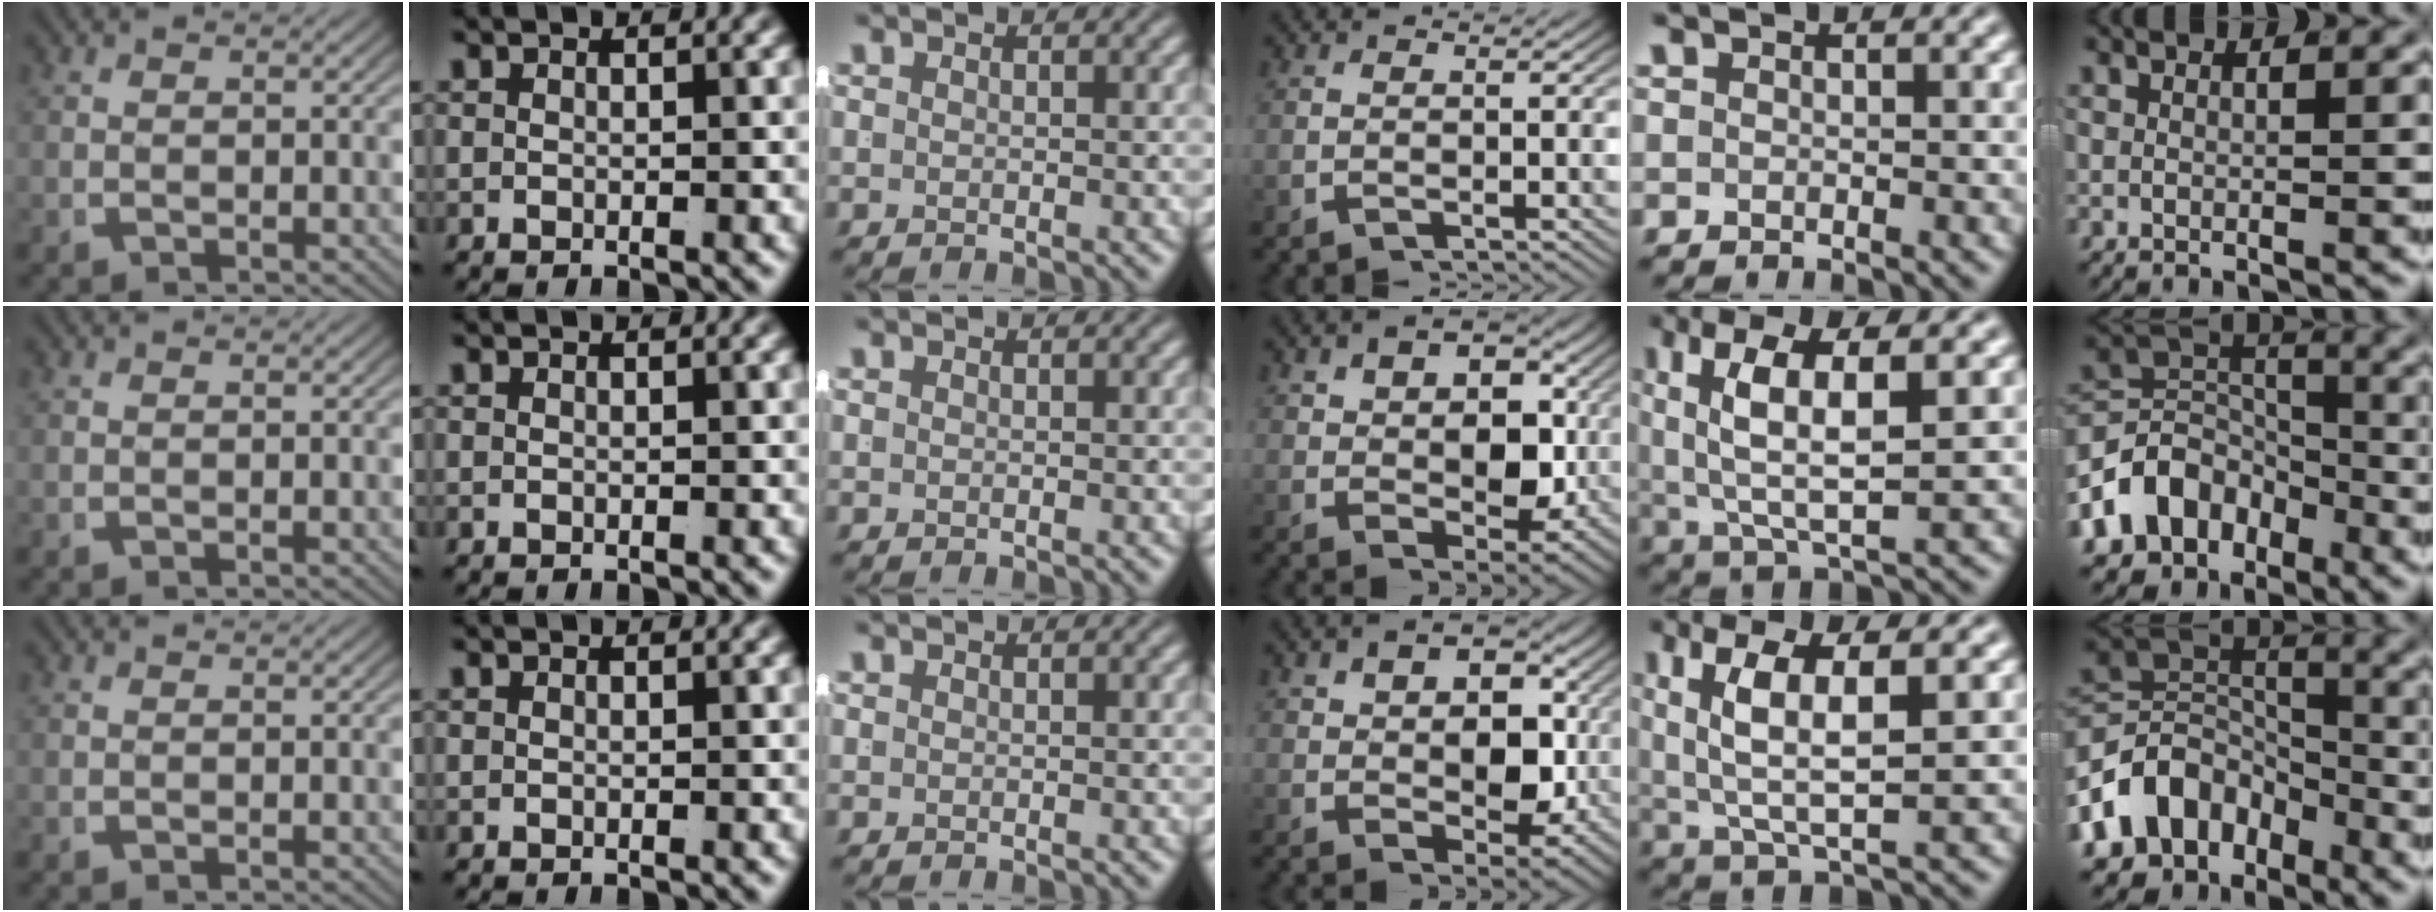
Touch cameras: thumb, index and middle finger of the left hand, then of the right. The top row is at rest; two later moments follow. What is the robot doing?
{"motion": "lift_and_place", "object": "shorts"}